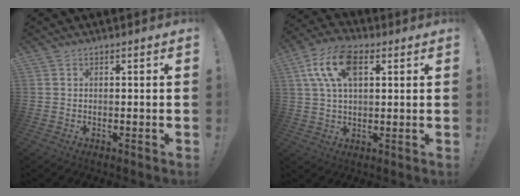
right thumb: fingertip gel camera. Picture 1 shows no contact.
{"total": 13.8, "force": [4.8, 7.6, 10.4], "torque": [-0.199, 0.002, 0.091]}